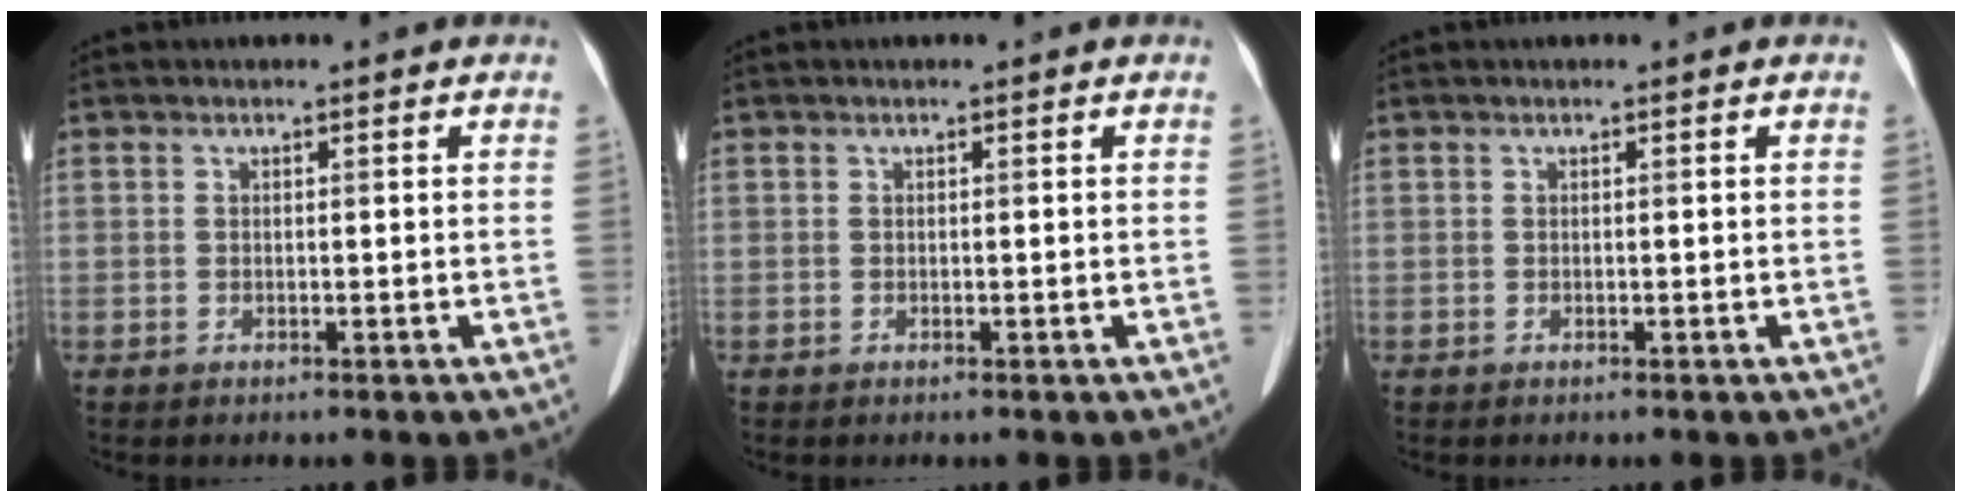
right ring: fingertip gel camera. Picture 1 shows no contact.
{"total": 0.0}
{"total": 0.0}